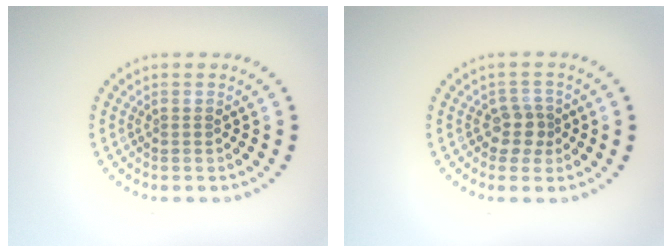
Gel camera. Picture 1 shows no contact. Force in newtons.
{"total": 2.2, "press": 1.8, "slide": 1.2}